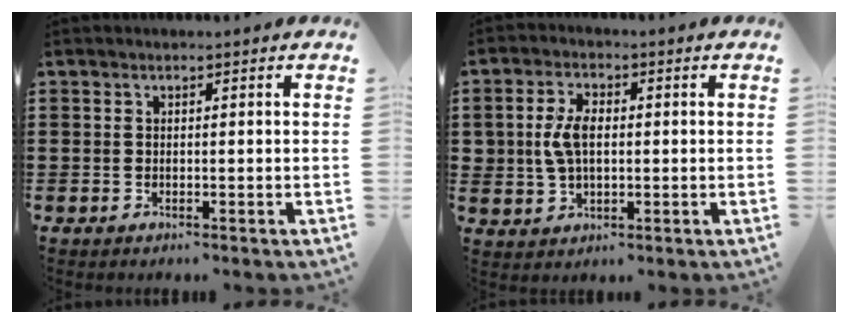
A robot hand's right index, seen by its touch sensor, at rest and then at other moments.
{"total": 5.4, "force": [0.4, 3.2, 4.3], "torque": [-0.105, 0.007, 0.001]}